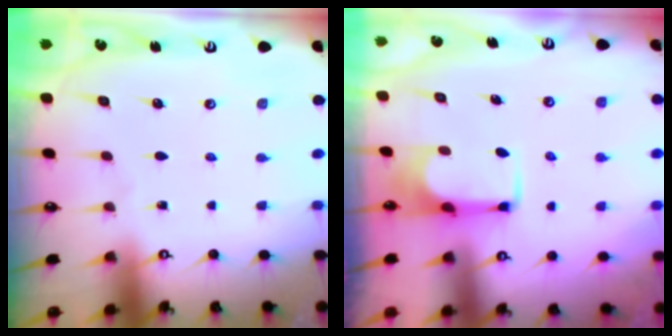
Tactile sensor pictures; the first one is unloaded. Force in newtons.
{"total": 3.6, "press": 3.6, "slide": 0.0}